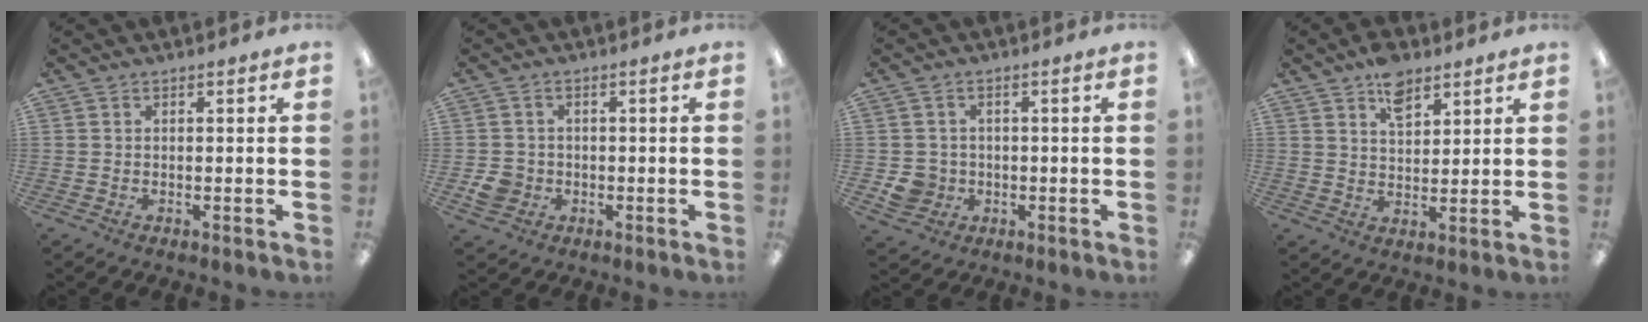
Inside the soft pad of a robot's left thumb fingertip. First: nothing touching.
{"total": 4.0, "force": [-1.2, 3.6, 1.3], "torque": [-0.003, 0.000, -0.021]}
{"total": 4.7, "force": [-1.0, 4.4, 1.0], "torque": [-0.019, 0.007, -0.017]}
{"total": 7.2, "force": [4.8, 3.8, 3.7], "torque": [-0.054, -0.024, 0.084]}